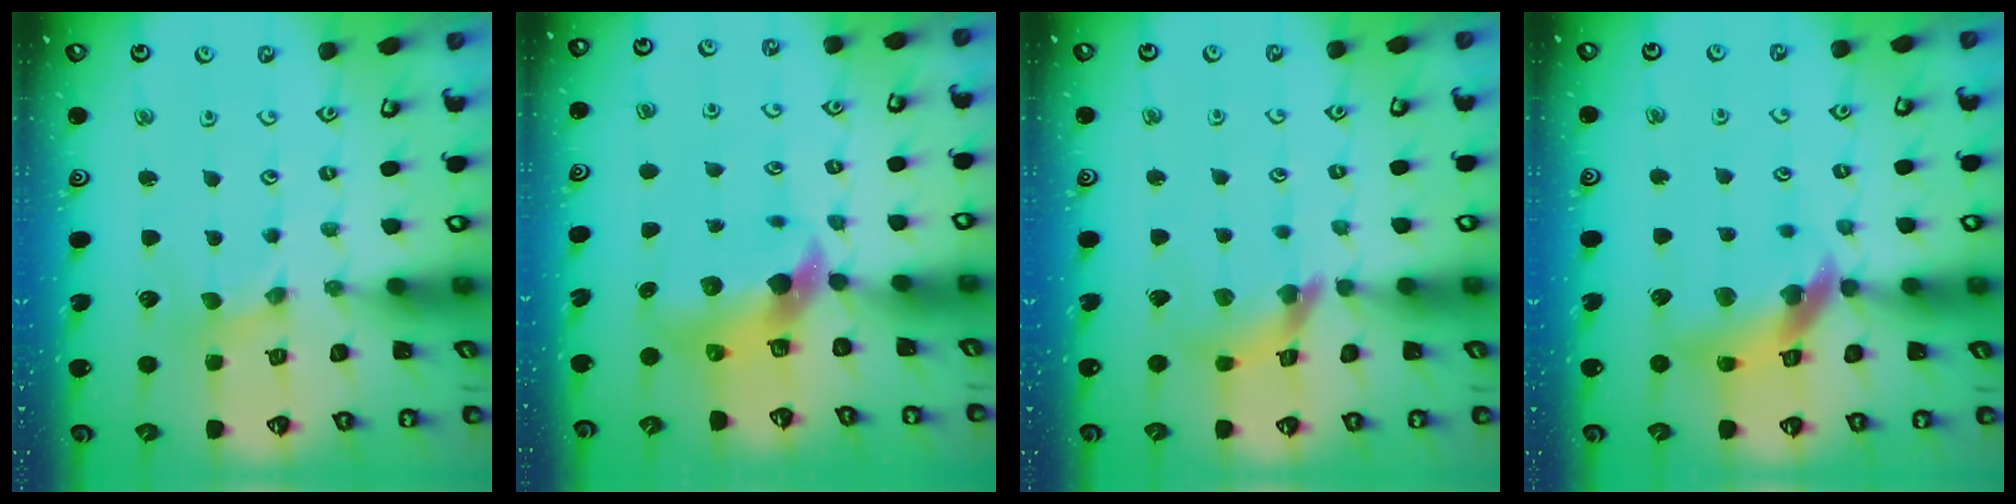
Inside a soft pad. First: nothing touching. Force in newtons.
{"total": 7.8, "press": 7.6, "slide": 1.4}
{"total": 8.5, "press": 8.5, "slide": 0.9}
{"total": 13.0, "press": 12.9, "slide": 1.7}